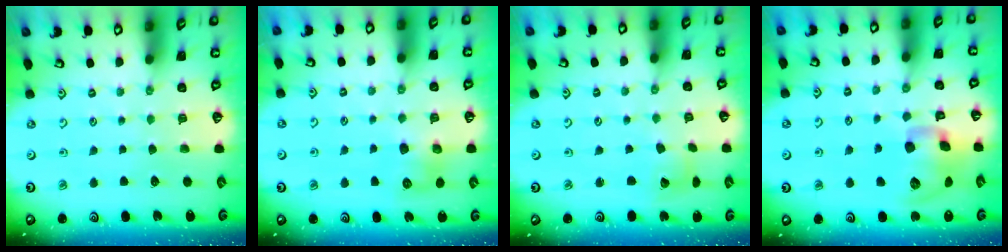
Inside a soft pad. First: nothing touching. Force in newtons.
{"total": 7.1, "press": 7.1, "slide": 0.1}
{"total": 5.3, "press": 5.2, "slide": 0.6}
{"total": 14.5, "press": 14.4, "slide": 1.7}